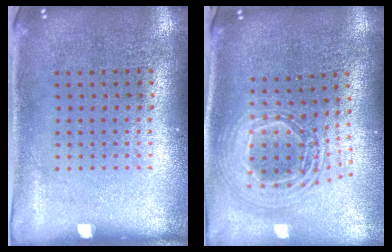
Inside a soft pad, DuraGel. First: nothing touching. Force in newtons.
{"total": 2.3, "press": 1.7, "slide": 1.6}